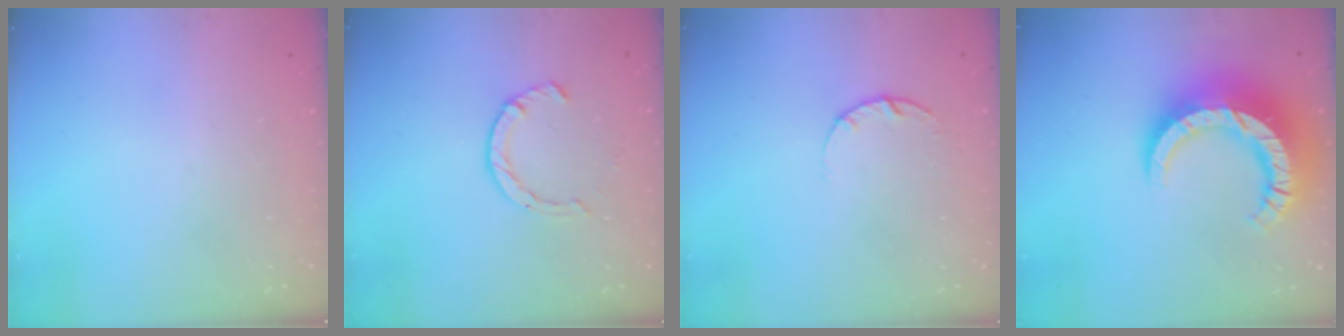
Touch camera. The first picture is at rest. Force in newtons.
{"total": 2.4, "press": 2.4, "slide": 0.2}
{"total": 3.6, "press": 3.6, "slide": 0.5}
{"total": 18.8, "press": 18.7, "slide": 2.1}